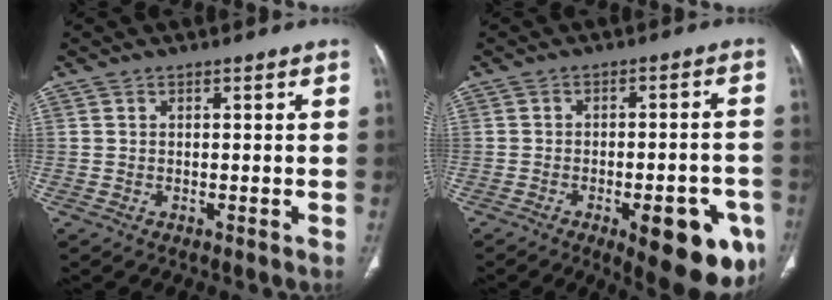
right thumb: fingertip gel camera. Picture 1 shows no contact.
{"total": 16.0, "force": [-6.9, 5.8, 13.2], "torque": [-0.111, 0.022, -0.075]}